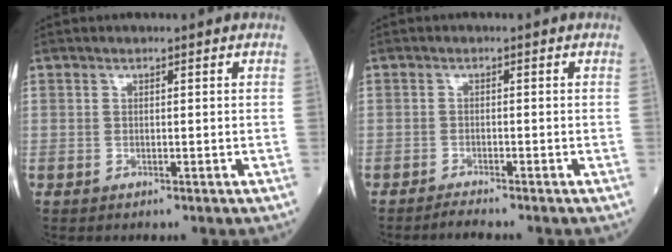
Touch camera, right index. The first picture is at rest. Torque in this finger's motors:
{"motor_torque": [-0.04, -0.06, 0.08, 0.00]}